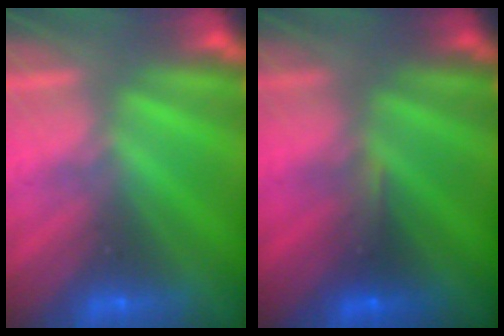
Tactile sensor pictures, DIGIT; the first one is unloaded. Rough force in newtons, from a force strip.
{"total": 3.6}